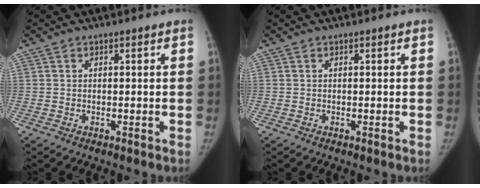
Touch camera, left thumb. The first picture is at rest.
{"total": 0.0}